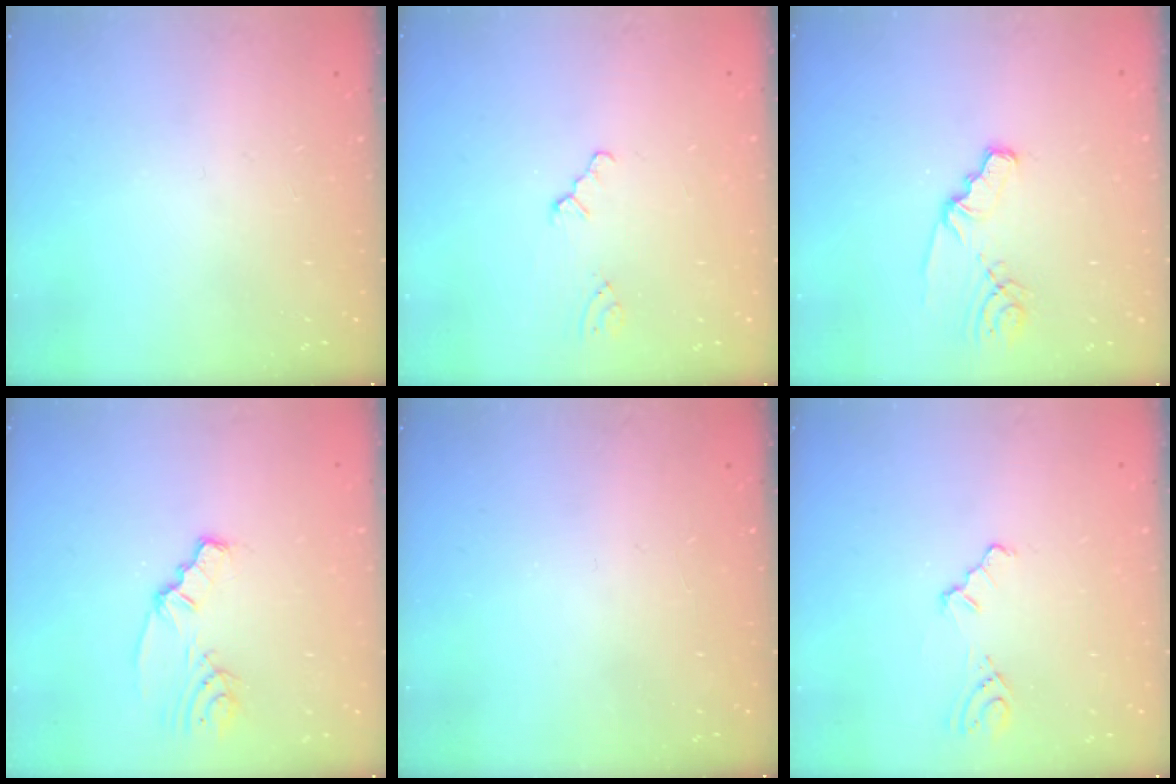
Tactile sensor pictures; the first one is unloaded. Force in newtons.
{"total": 0.0}
{"total": 3.6, "press": 3.5, "slide": 0.3}
{"total": 3.4, "press": 3.4, "slide": 0.2}
{"total": 0.0}
{"total": 3.0, "press": 3.0, "slide": 0.4}